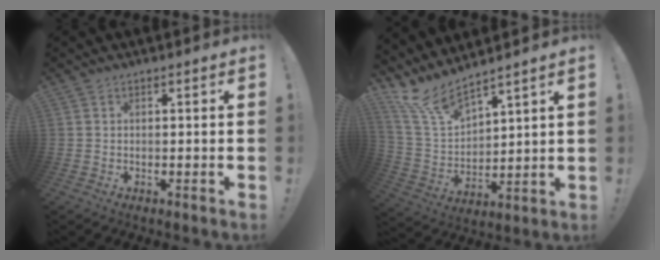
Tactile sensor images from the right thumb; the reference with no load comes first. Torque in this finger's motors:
{"motor_torque": [-0.59, 1.27, 0.68, 0.78, 0.02]}